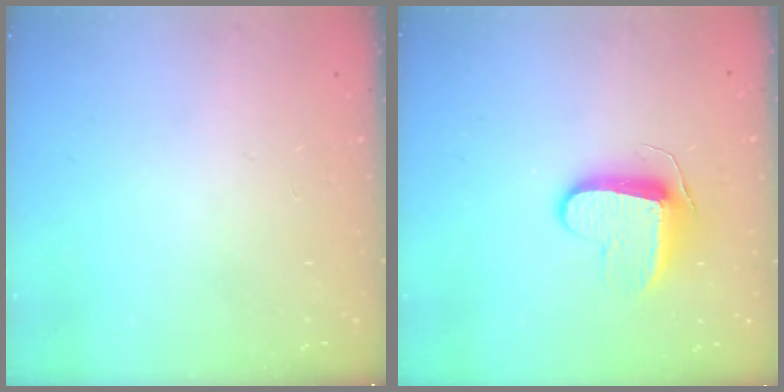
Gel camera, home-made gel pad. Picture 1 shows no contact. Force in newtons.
{"total": 9.5, "press": 9.5, "slide": 0.1}